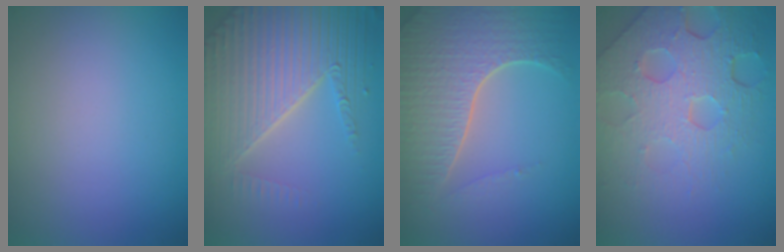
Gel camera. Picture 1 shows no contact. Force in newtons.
{"total": 7.8, "press": 5.6, "slide": 5.4}
{"total": 7.1, "press": 5.1, "slide": 5.0}
{"total": 7.9, "press": 5.4, "slide": 5.8}